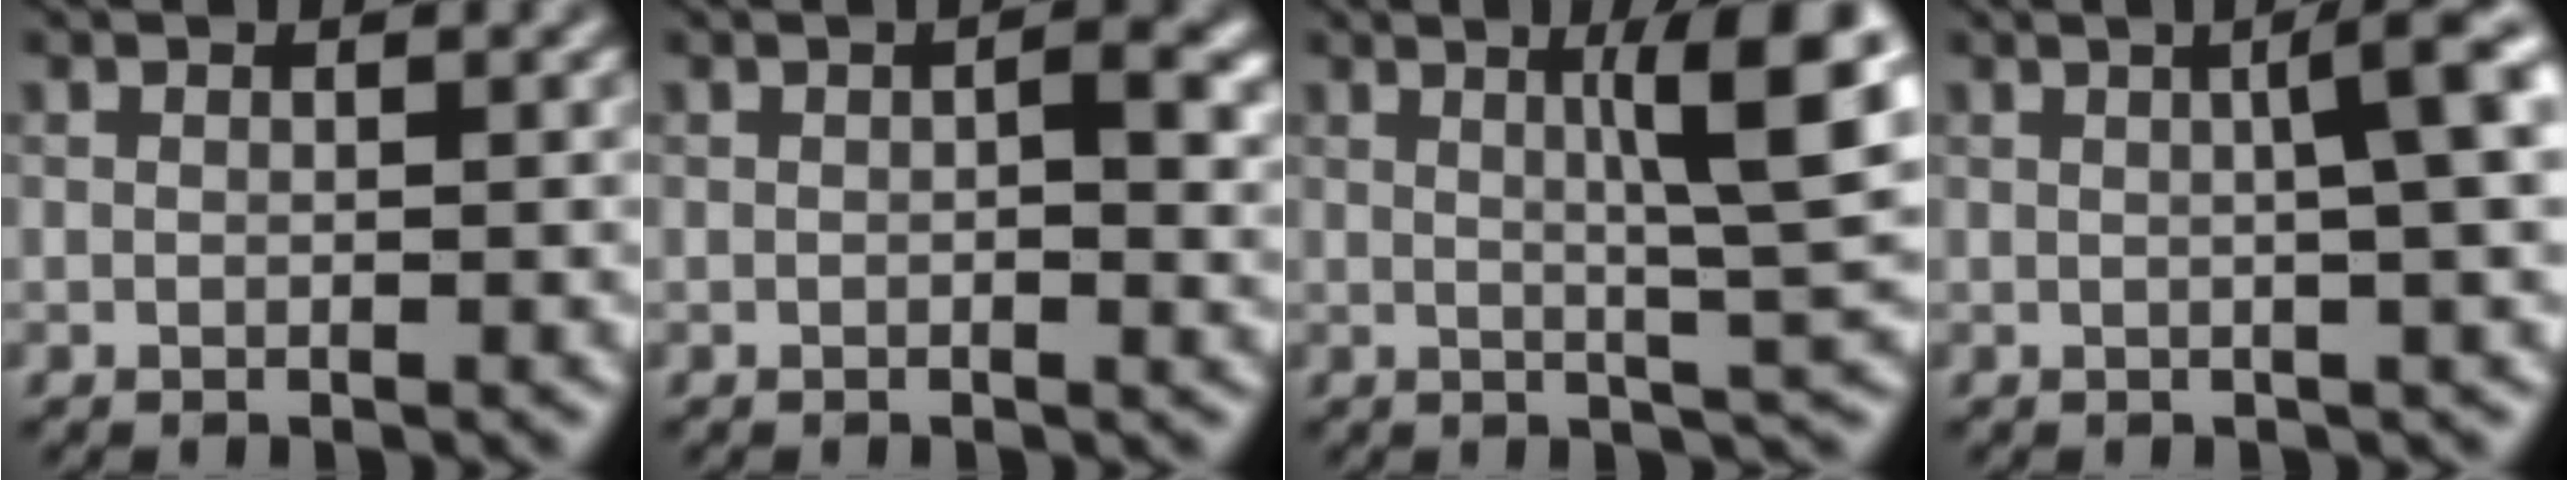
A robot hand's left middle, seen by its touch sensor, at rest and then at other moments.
{"total": 2.7, "force": [0.2, 0.9, 2.5], "torque": [-0.033, -0.002, 0.001]}
{"total": 7.6, "force": [1.9, 1.0, 7.3], "torque": [-0.097, 0.006, 0.031]}
{"total": 6.0, "force": [1.0, 1.5, 5.8], "torque": [-0.054, 0.021, 0.012]}